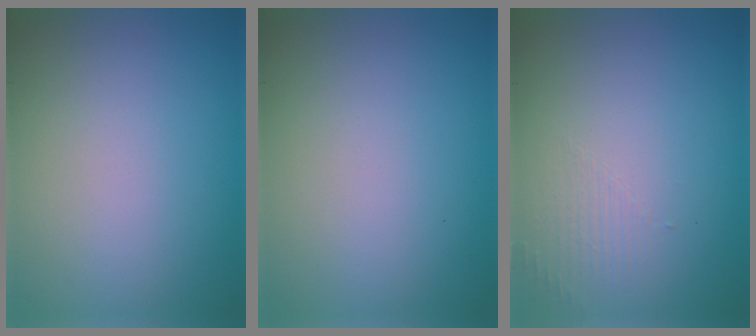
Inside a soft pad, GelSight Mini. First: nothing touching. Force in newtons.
{"total": 0.0}
{"total": 1.3, "press": 0.1, "slide": 1.3}